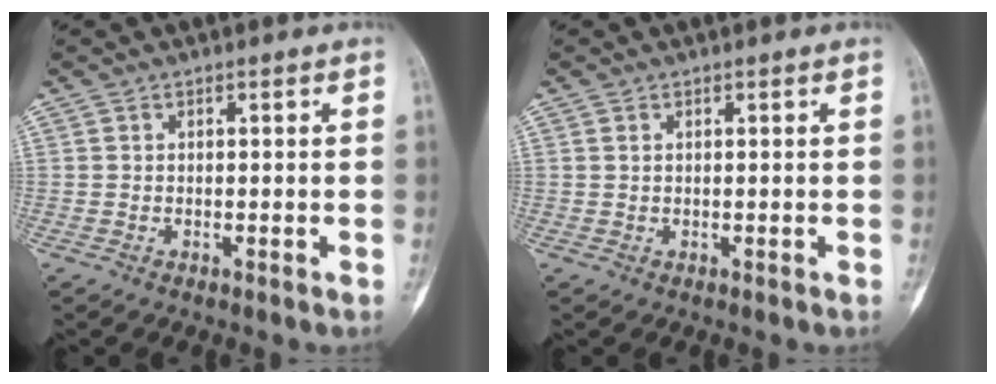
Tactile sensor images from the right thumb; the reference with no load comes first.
{"total": 0.6, "force": [0.4, 0.3, 0.4], "torque": [-0.010, 0.002, 0.008]}